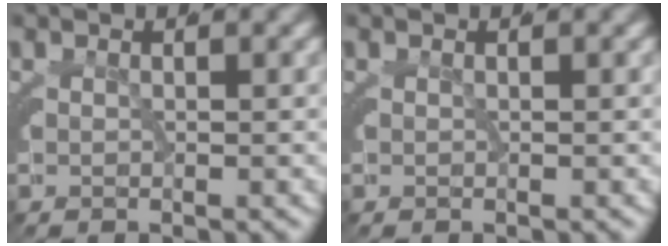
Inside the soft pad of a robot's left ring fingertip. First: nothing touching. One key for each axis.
{"total": 0.0}